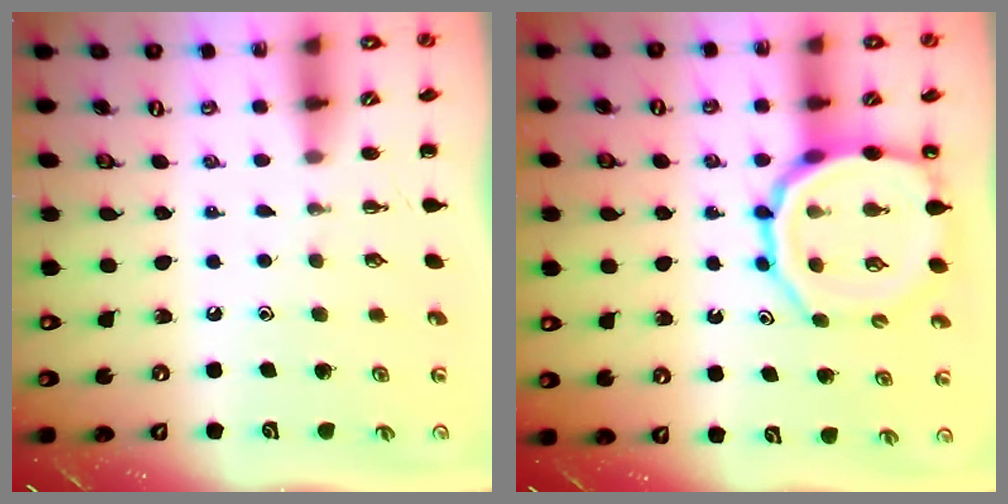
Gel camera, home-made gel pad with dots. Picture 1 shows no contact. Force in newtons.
{"total": 14.2, "press": 13.9, "slide": 2.7}